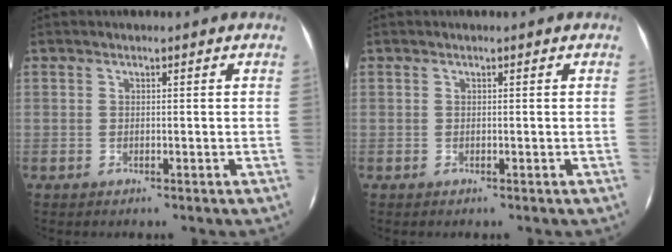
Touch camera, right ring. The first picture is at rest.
{"total": 0.0}